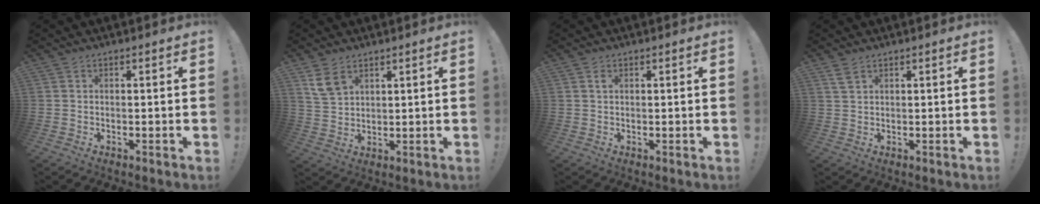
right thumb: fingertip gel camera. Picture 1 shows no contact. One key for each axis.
{"total": 6.8, "fx": 4.4, "fy": 4.1, "fz": 3.2, "tx": -0.053, "ty": -0.015, "tz": 0.086}
{"total": 0.9, "fx": 0.5, "fy": 0.6, "fz": 0.5, "tx": -0.011, "ty": 0.002, "tz": 0.009}
{"total": 2.7, "fx": 1.8, "fy": 1.1, "fz": 1.6, "tx": -0.020, "ty": -0.007, "tz": 0.033}